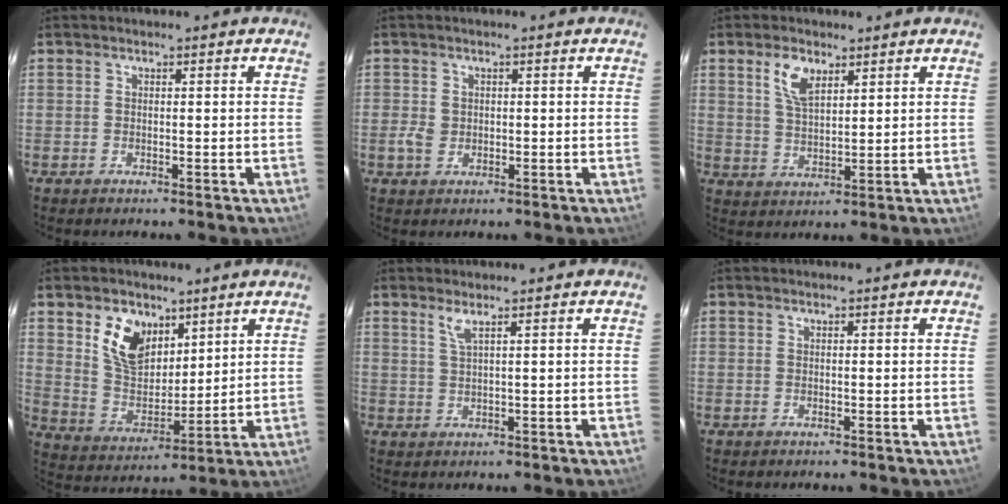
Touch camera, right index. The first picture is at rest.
{"total": 2.6, "force": [-0.3, 2.2, 1.3], "torque": [-0.026, 0.003, -0.003]}
{"total": 6.0, "force": [3.3, 2.9, 4.1], "torque": [-0.080, 0.007, 0.065]}
{"total": 11.0, "force": [5.8, 7.1, 6.1], "torque": [-0.118, 0.011, 0.119]}
{"total": 1.9, "force": [1.2, -0.2, 1.4], "torque": [-0.030, -0.002, 0.025]}
{"total": 0.0}